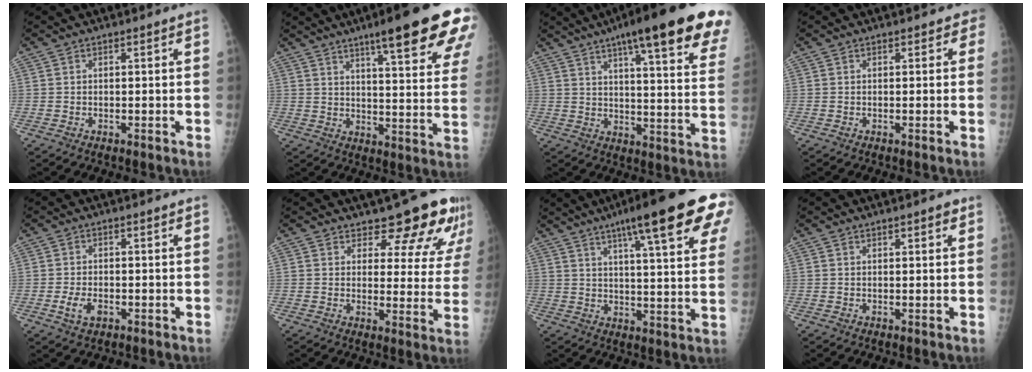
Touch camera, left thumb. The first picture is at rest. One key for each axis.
{"total": 21.7, "fx": 13.8, "fy": 3.0, "fz": 16.5, "tx": -0.203, "ty": -0.052, "tz": 0.179}
{"total": 27.4, "fx": 17.8, "fy": 4.5, "fz": 20.3, "tx": -0.240, "ty": -0.044, "tz": 0.228}
{"total": 1.5, "fx": 0.8, "fy": 1.1, "fz": 0.7, "tx": 0.015, "ty": 0.002, "tz": 0.002}
{"total": 3.2, "fx": -1.1, "fy": 1.9, "fz": 2.4, "tx": -0.049, "ty": -0.001, "tz": -0.016}
{"total": 13.0, "fx": 11.1, "fy": 4.7, "fz": 4.9, "tx": -0.014, "ty": -0.073, "tz": 0.117}
{"total": 22.7, "fx": 12.9, "fy": 3.6, "fz": 18.3, "tx": -0.248, "ty": -0.022, "tz": 0.170}
{"total": 1.9, "fx": 1.2, "fy": 0.6, "fz": 1.3, "tx": -0.013, "ty": -0.003, "tz": 0.015}